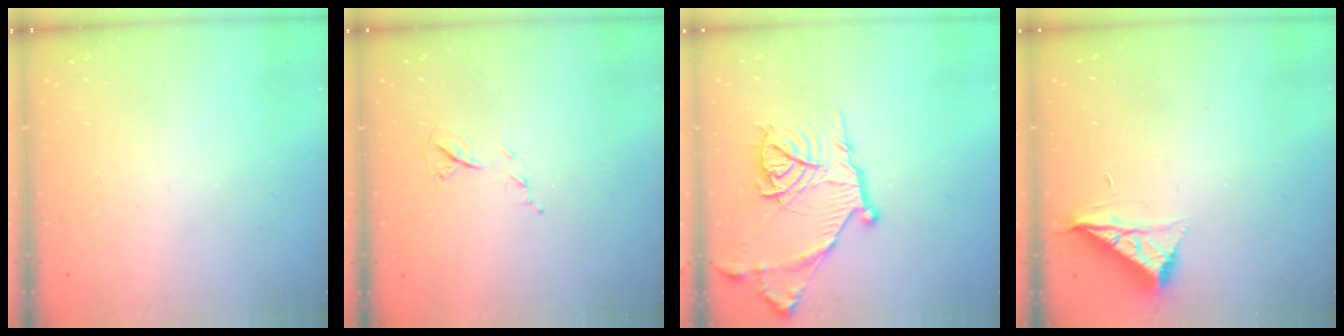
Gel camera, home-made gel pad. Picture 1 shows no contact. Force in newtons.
{"total": 6.2, "press": 6.2, "slide": 0.7}
{"total": 17.5, "press": 17.4, "slide": 1.6}
{"total": 6.6, "press": 6.6, "slide": 0.3}